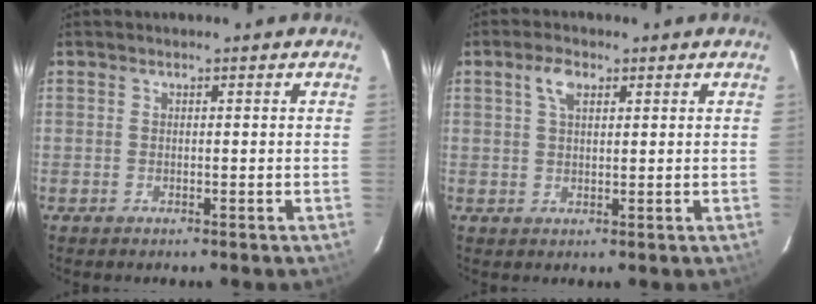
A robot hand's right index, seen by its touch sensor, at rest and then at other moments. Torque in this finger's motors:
{"motor_torque": [0.24, 0.10, 0.08, 0.05]}